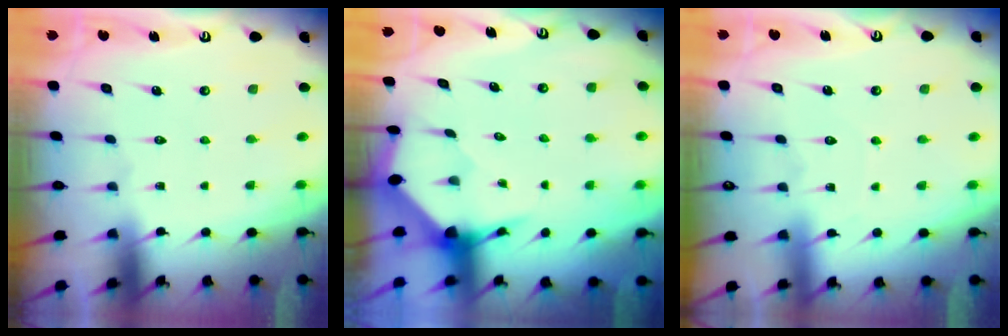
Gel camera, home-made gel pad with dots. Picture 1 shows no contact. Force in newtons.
{"total": 3.6, "press": 3.6, "slide": 0.4}
{"total": 2.9, "press": 2.9, "slide": 0.3}